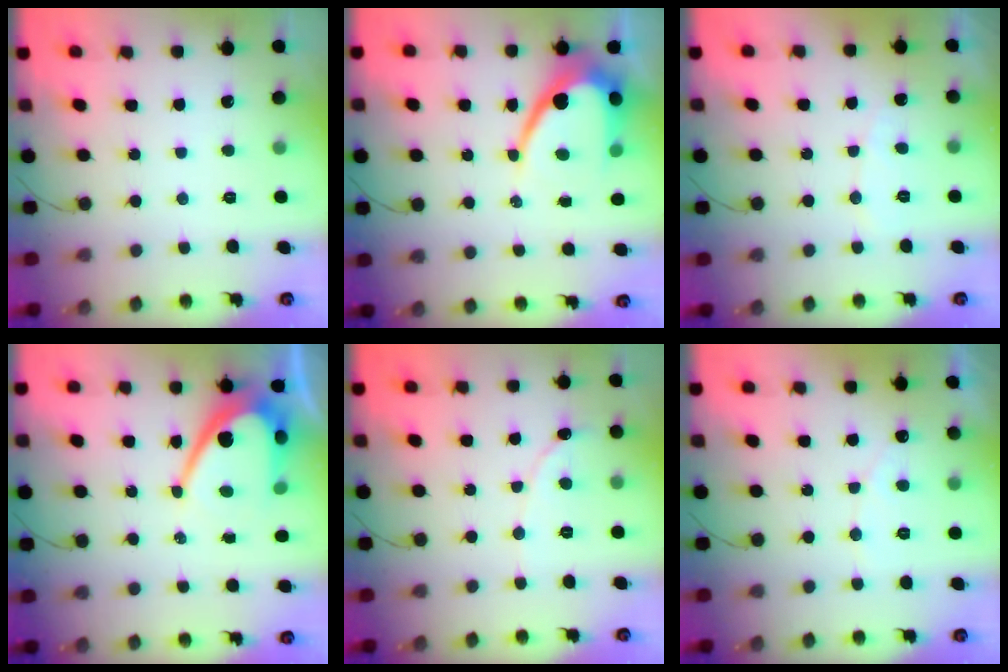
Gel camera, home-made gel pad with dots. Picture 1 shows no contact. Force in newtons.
{"total": 11.3, "press": 11.3, "slide": 1.1}
{"total": 4.5, "press": 4.5, "slide": 0.3}
{"total": 12.2, "press": 12.2, "slide": 1.1}
{"total": 1.7, "press": 1.7, "slide": 0.1}
{"total": 3.8, "press": 3.8, "slide": 0.1}